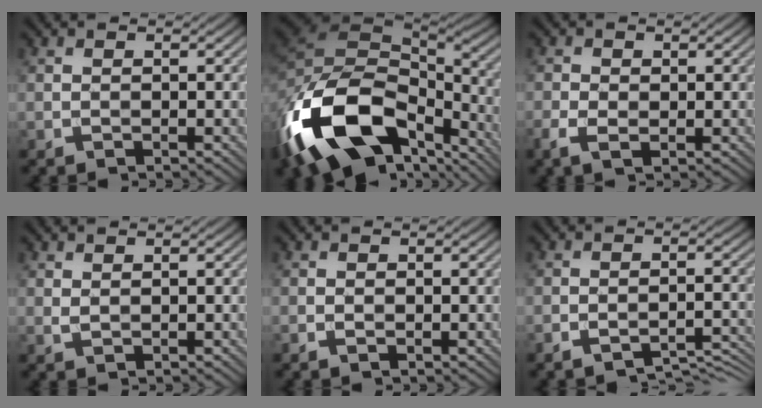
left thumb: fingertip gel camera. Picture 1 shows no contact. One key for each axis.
{"total": 19.9, "fx": -9.1, "fy": 11.6, "fz": 13.4, "tx": -0.323, "ty": -0.054, "tz": -0.127}
{"total": 2.8, "fx": -0.7, "fy": 1.8, "fz": 2.0, "tx": -0.051, "ty": -0.005, "tz": -0.019}
{"total": 0.9, "fx": 0.7, "fy": 0.2, "fz": 0.5, "tx": -0.017, "ty": -0.001, "tz": 0.017}
{"total": 0.6, "fx": -0.2, "fy": 0.4, "fz": 0.4, "tx": -0.006, "ty": -0.003, "tz": -0.003}
{"total": 4.0, "fx": -3.6, "fy": 0.7, "fz": 1.5, "tx": -0.025, "ty": 0.002, "tz": -0.054}